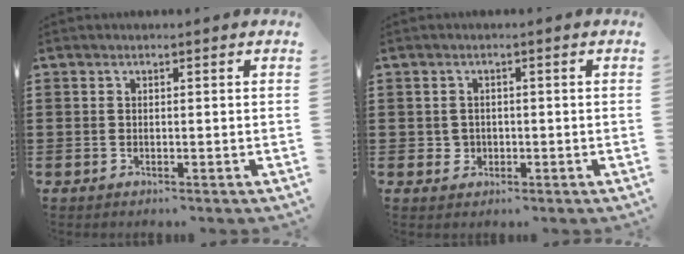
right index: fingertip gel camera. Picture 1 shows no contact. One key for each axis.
{"total": 1.6, "fx": -0.3, "fy": 1.5, "fz": 0.5, "tx": -0.016, "ty": 0.002, "tz": -0.006}